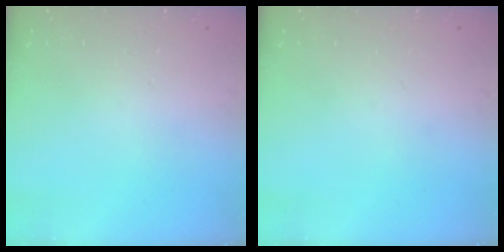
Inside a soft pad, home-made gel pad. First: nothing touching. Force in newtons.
{"total": 0.0}